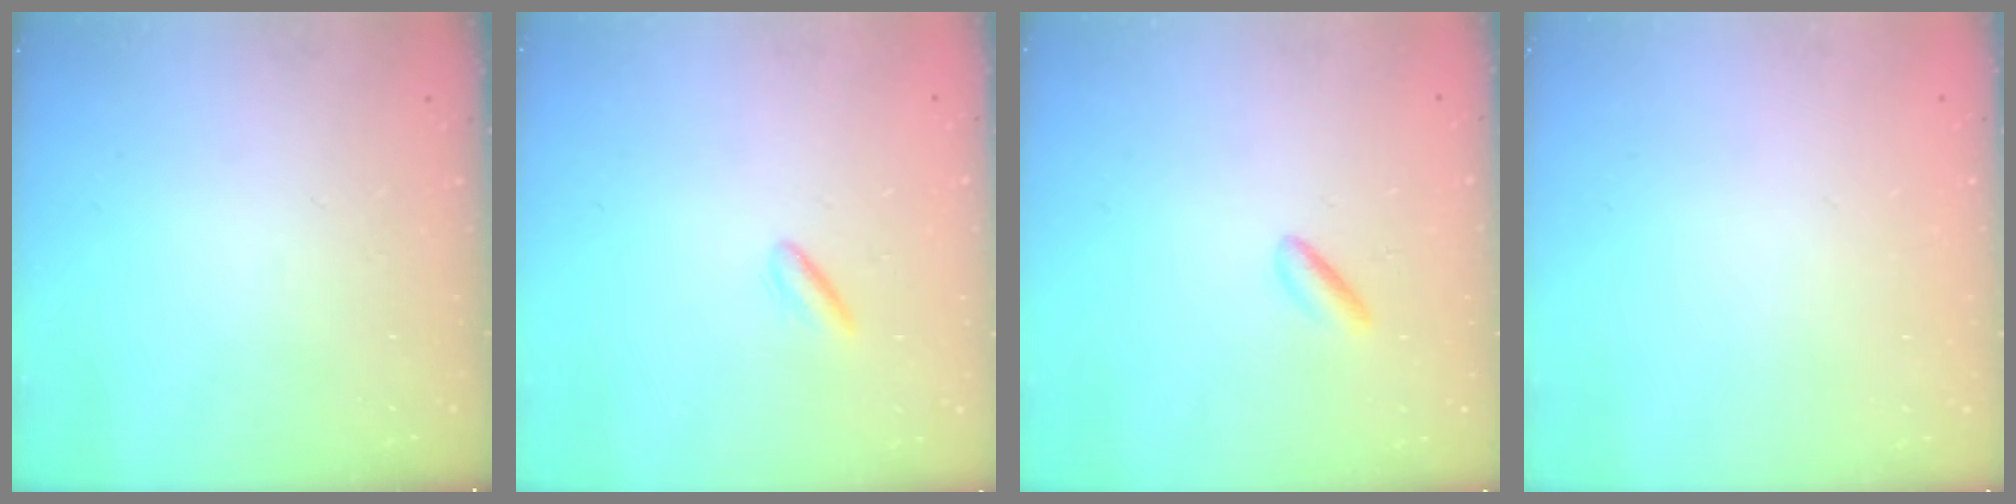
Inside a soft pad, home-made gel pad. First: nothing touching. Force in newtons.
{"total": 1.9, "press": 1.7, "slide": 0.9}
{"total": 2.5, "press": 2.3, "slide": 0.9}
{"total": 2.0, "press": 2.0, "slide": 0.1}